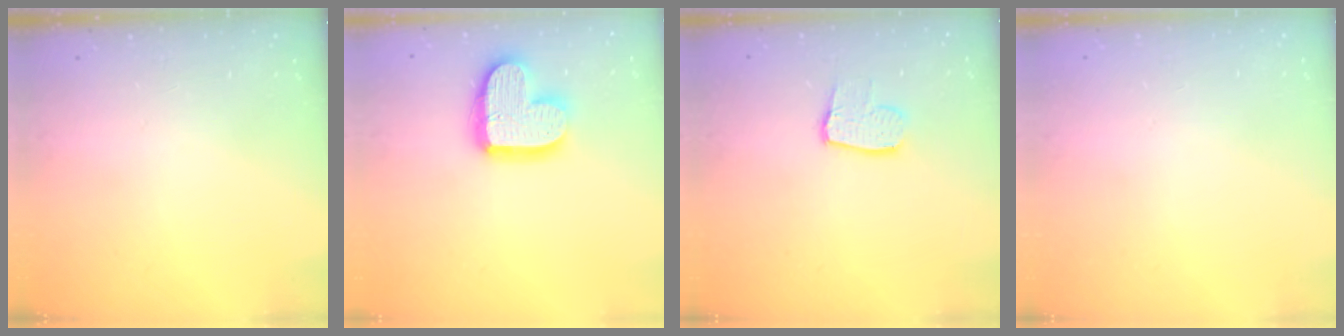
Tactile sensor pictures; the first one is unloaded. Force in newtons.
{"total": 16.1, "press": 16.1, "slide": 1.3}
{"total": 8.3, "press": 8.3, "slide": 0.7}
{"total": 0.0}